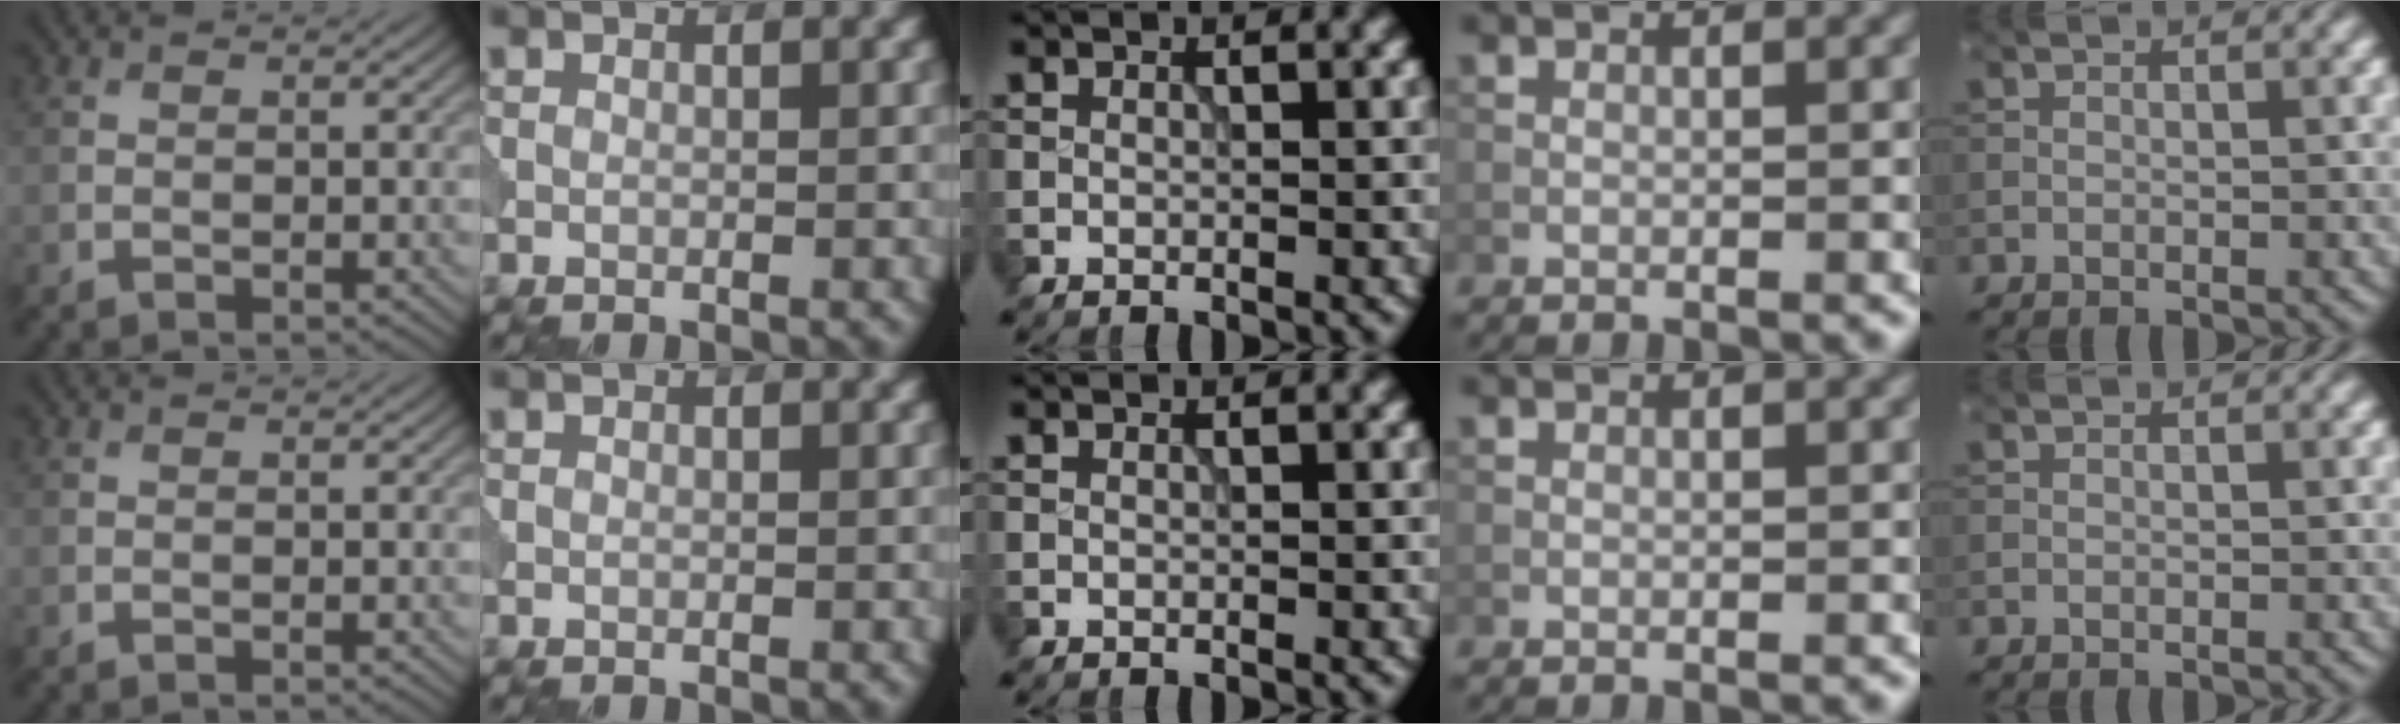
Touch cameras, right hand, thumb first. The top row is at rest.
{}